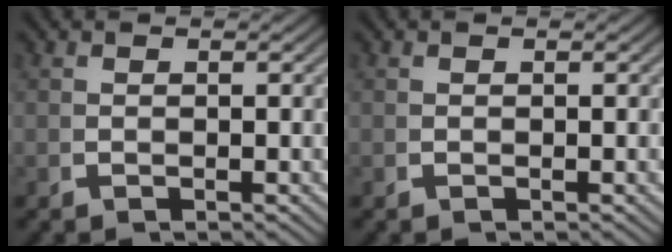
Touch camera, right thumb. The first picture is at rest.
{"total": 0.0}